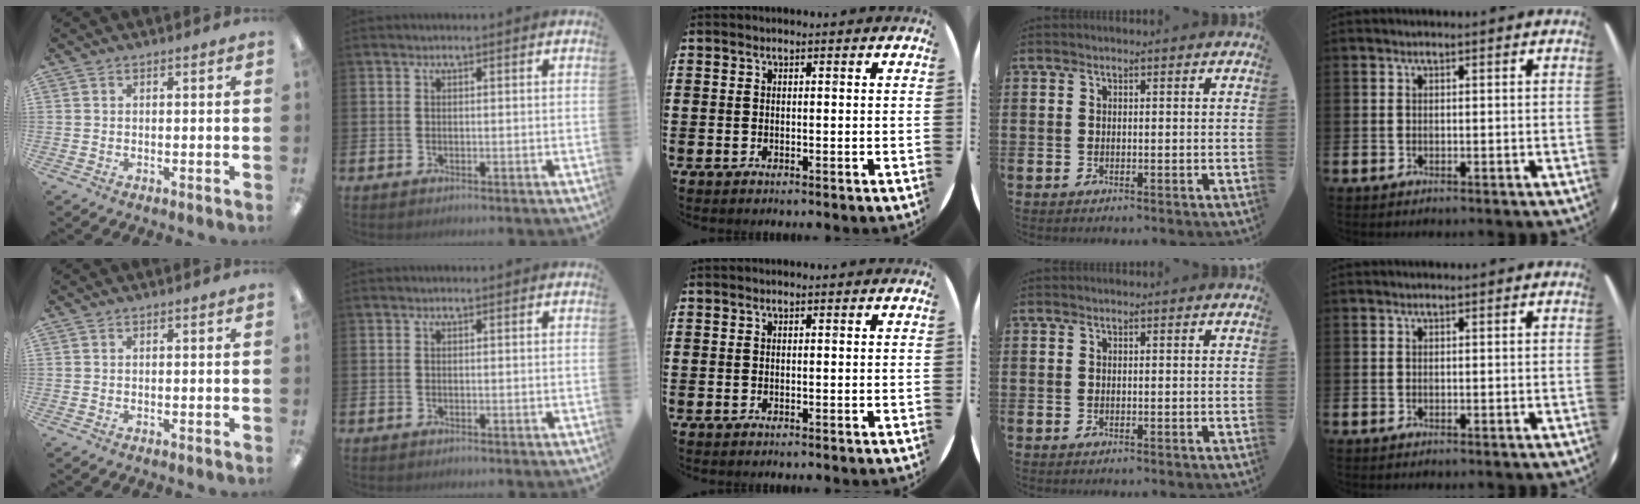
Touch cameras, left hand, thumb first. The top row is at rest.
{}